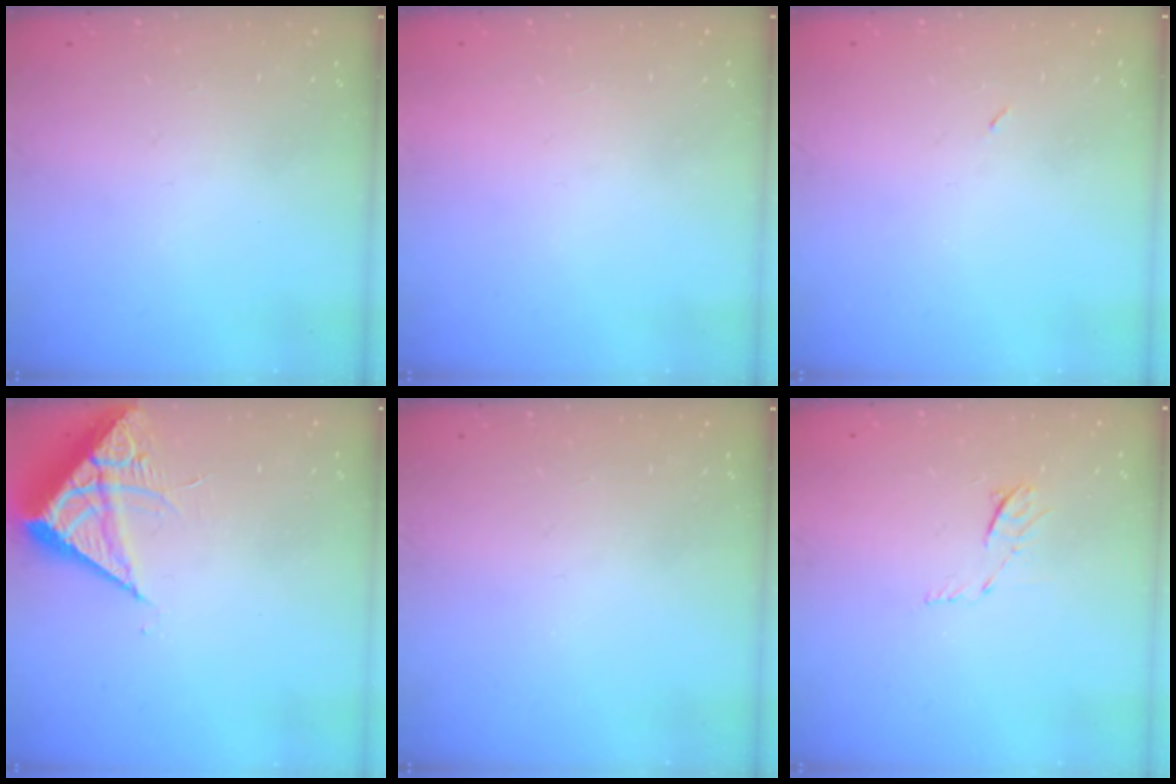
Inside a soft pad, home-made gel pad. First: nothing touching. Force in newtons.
{"total": 1.5, "press": 1.5, "slide": 0.1}
{"total": 2.2, "press": 2.1, "slide": 0.9}
{"total": 6.2, "press": 6.2, "slide": 0.4}
{"total": 0.0}
{"total": 5.7, "press": 5.6, "slide": 0.8}